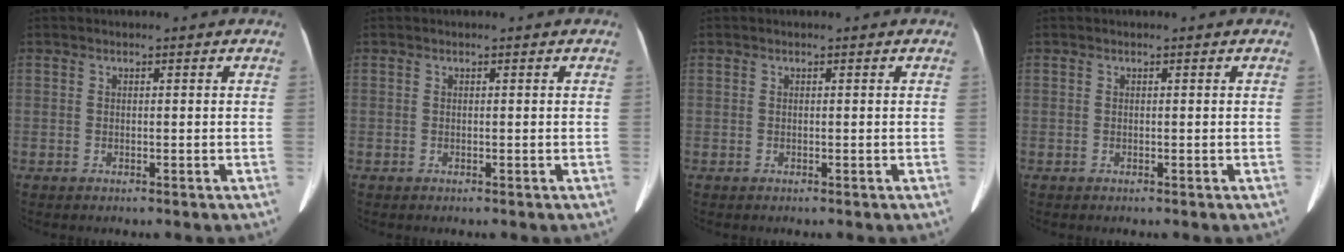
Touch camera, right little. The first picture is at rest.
{"total": 0.0}
{"total": 0.0}
{"total": 0.0}